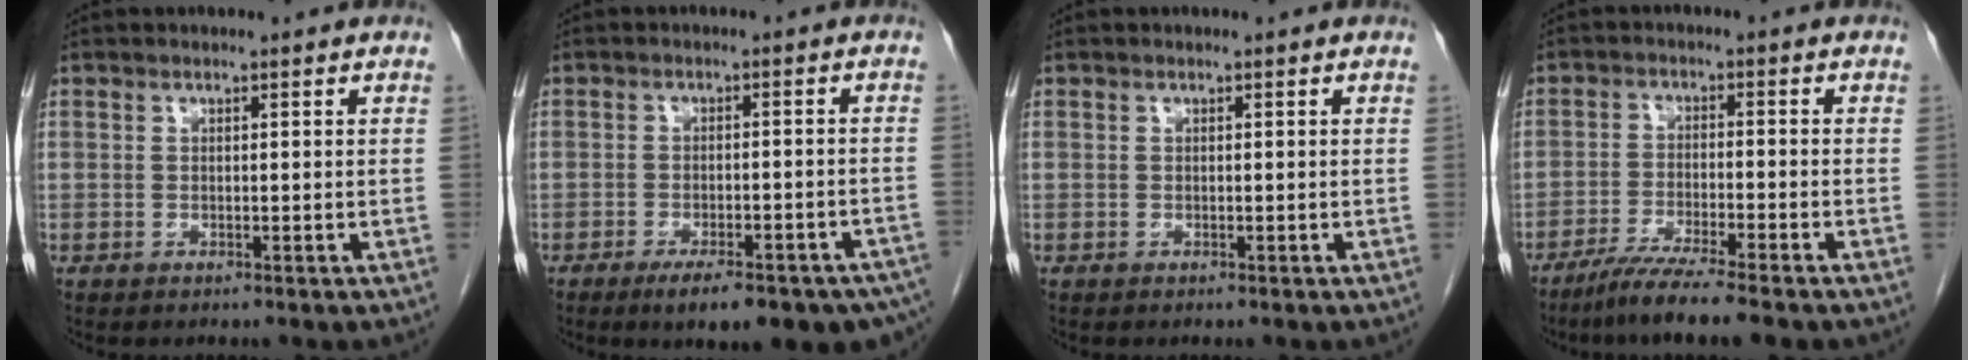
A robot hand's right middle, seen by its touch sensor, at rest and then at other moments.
{"total": 15.2, "force": [-11.2, 4.2, 9.4], "torque": [-0.078, 0.006, -0.139]}
{"total": 0.0}
{"total": 7.7, "force": [-6.0, -0.2, 4.8], "torque": [-0.082, -0.022, -0.103]}